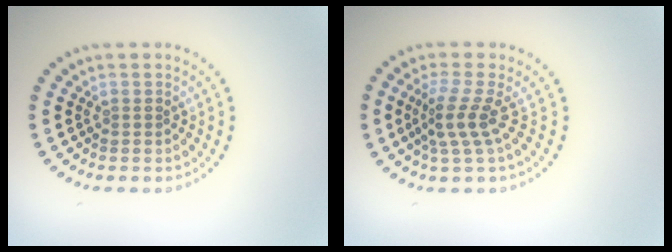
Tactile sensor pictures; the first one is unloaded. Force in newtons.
{"total": 2.7, "press": 1.9, "slide": 1.9}